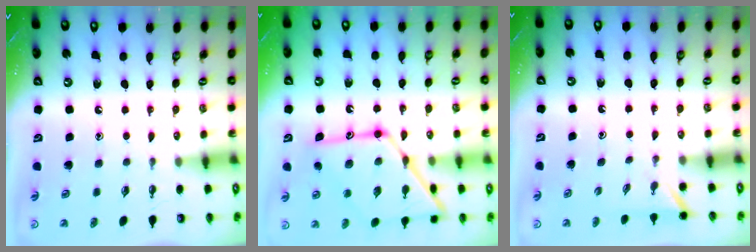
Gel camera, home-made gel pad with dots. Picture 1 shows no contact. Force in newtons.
{"total": 18.7, "press": 18.6, "slide": 1.5}
{"total": 1.5, "press": 1.5, "slide": 0.1}